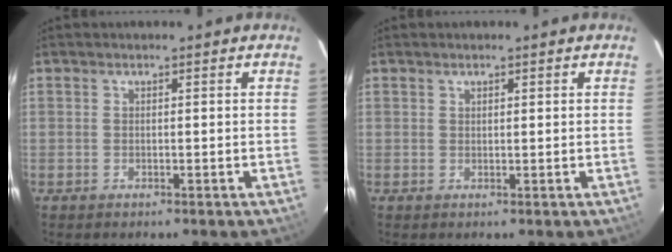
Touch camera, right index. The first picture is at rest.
{"total": 0.7, "force": [0.6, 0.3, 0.3], "torque": [-0.005, 0.002, 0.010]}